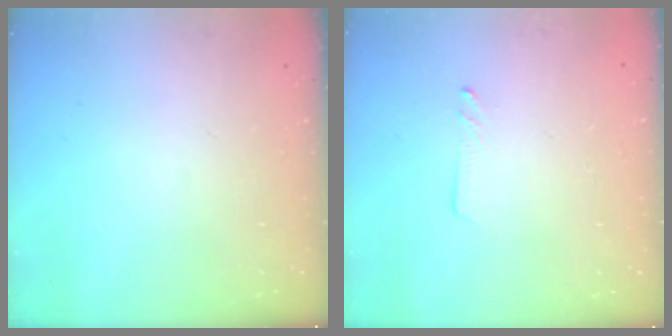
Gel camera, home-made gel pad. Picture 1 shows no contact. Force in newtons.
{"total": 1.6, "press": 1.6, "slide": 0.1}